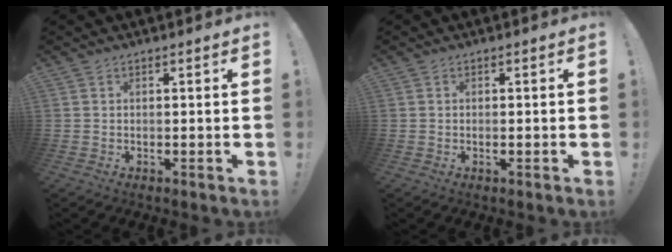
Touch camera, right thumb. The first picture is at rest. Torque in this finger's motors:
{"motor_torque": [-0.06, -0.14, 0.04, -0.09, -0.03]}